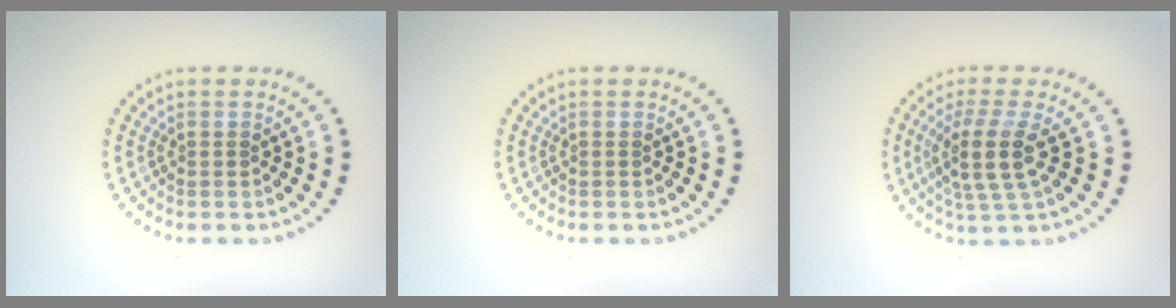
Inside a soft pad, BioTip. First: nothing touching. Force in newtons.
{"total": 0.0}
{"total": 4.0, "press": 3.2, "slide": 2.4}